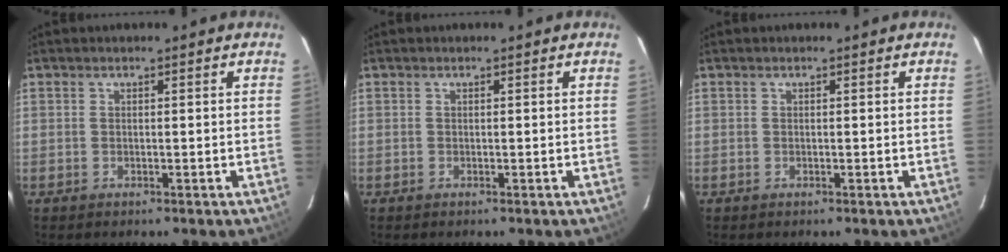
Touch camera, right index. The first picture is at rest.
{"total": 0.0}
{"total": 0.0}